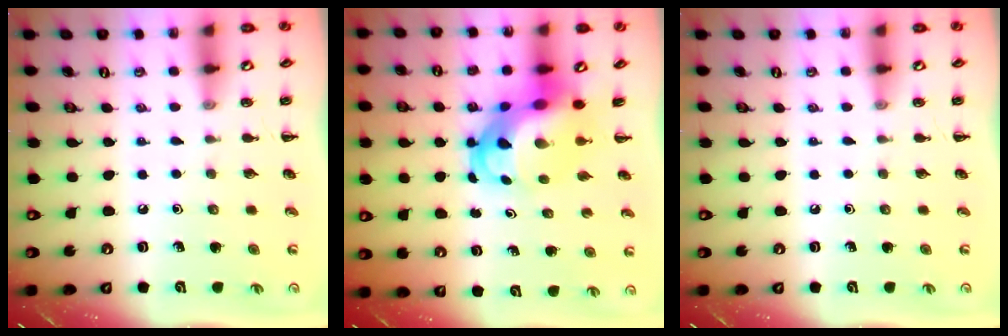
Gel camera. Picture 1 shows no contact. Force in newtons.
{"total": 7.8, "press": 7.5, "slide": 2.1}
{"total": 0.0}